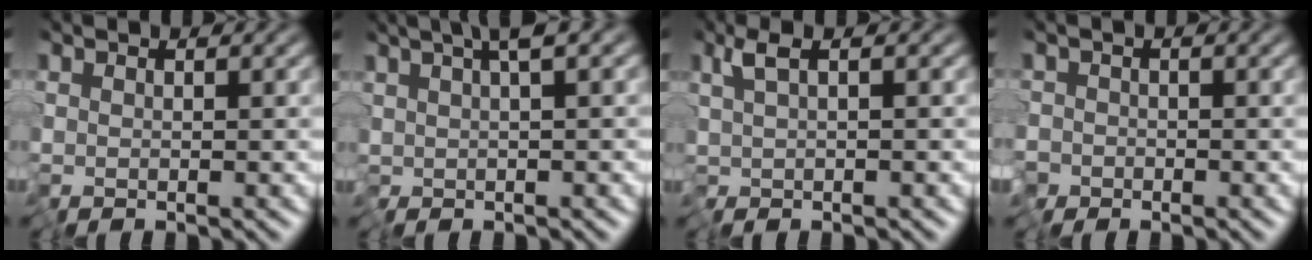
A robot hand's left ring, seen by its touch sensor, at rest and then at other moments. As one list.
[{"total": 3.6, "force": [1.8, 0.7, 3.0], "torque": [-0.054, 0.012, 0.033]}, {"total": 1.7, "force": [0.2, 0.4, 1.6], "torque": [-0.037, 0.000, 0.006]}, {"total": 1.4, "force": [-0.8, 1.1, 0.1], "torque": [-0.003, -0.009, -0.021]}]